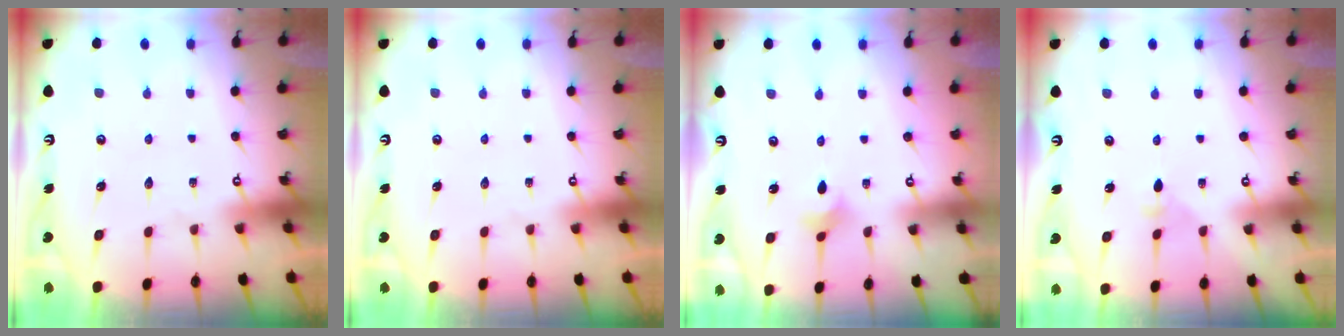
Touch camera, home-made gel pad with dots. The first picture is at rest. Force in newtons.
{"total": 0.0}
{"total": 2.6, "press": 2.6, "slide": 0.6}
{"total": 3.0, "press": 2.9, "slide": 0.5}